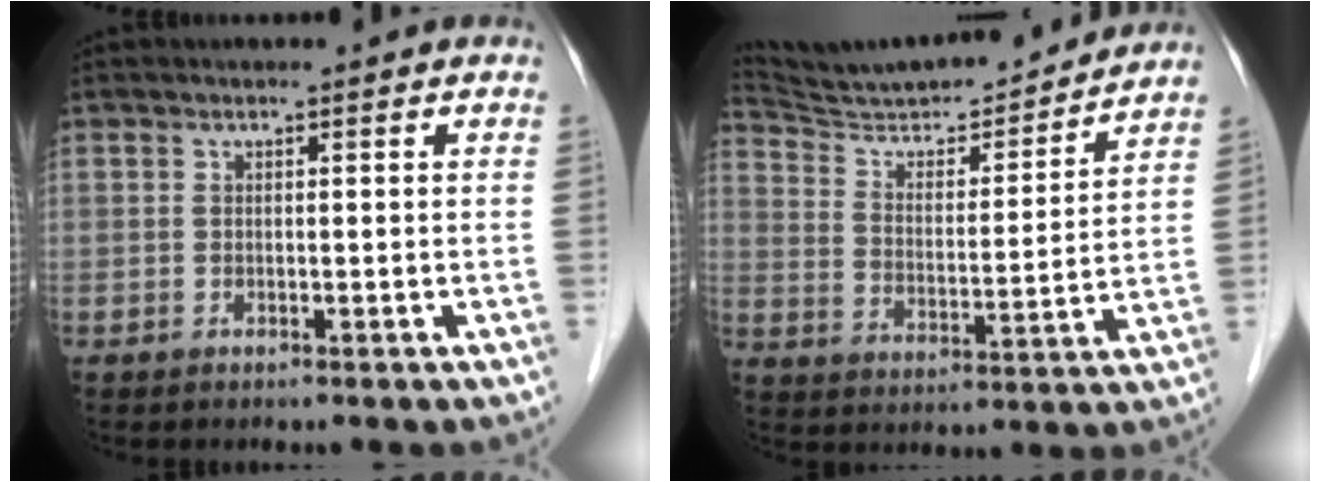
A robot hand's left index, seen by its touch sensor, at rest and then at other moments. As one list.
[{"total": 18.9, "force": [17.8, 1.6, 6.1], "torque": [-0.106, -0.001, 0.277]}]